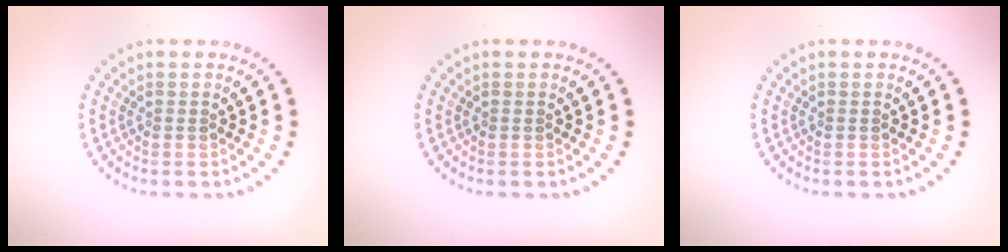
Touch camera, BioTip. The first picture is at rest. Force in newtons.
{"total": 0.0}
{"total": 0.0}